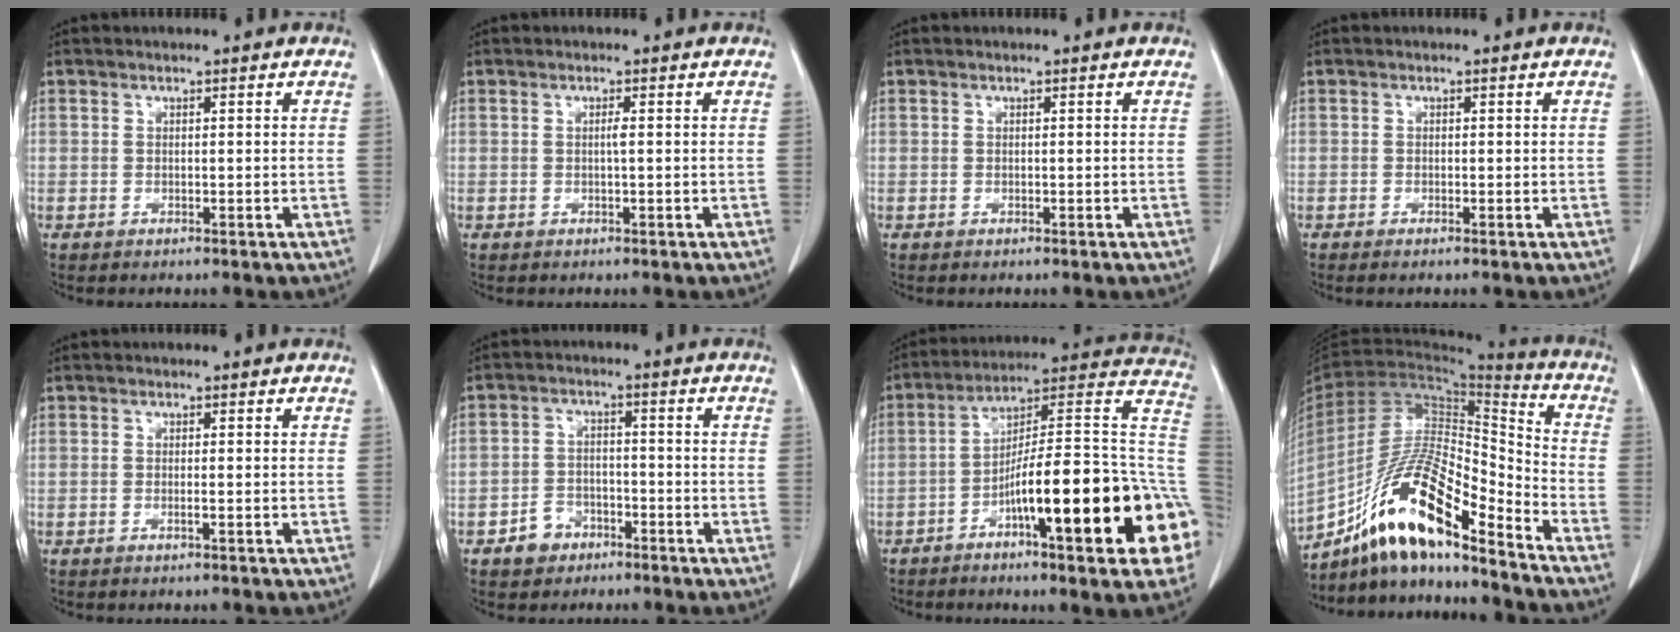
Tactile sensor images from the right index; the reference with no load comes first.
{"total": 0.7, "force": [0.0, -0.1, 0.7], "torque": [-0.013, 0.000, -0.001]}
{"total": 0.0}
{"total": 0.5, "force": [-0.4, 0.0, 0.4], "torque": [-0.008, -0.001, -0.007]}
{"total": 0.7, "force": [-0.3, -0.2, 0.6], "torque": [-0.011, 0.000, -0.004]}
{"total": 4.5, "force": [-2.6, 3.5, 1.1], "torque": [-0.017, 0.011, -0.041]}
{"total": 24.2, "force": [-7.7, 2.9, 22.7], "torque": [-0.245, 0.018, -0.113]}
{"total": 17.7, "force": [-12.5, 2.8, 12.2], "torque": [-0.228, 0.008, -0.223]}